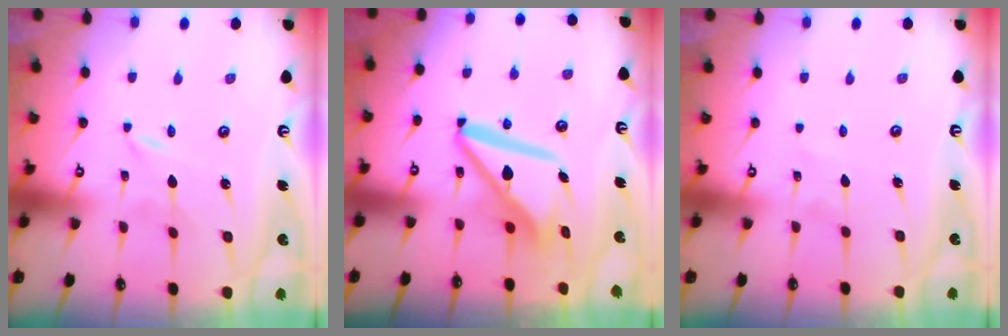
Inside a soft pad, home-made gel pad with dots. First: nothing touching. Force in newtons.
{"total": 12.1, "press": 12.1, "slide": 1.4}
{"total": 2.6, "press": 2.6, "slide": 0.3}